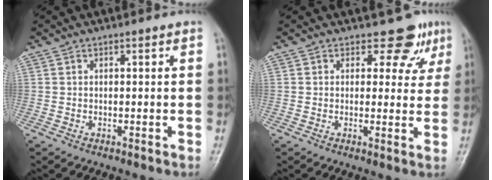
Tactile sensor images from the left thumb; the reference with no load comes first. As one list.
[{"total": 5.0, "force": [3.4, 3.3, 1.5], "torque": [0.012, -0.021, 0.032]}]